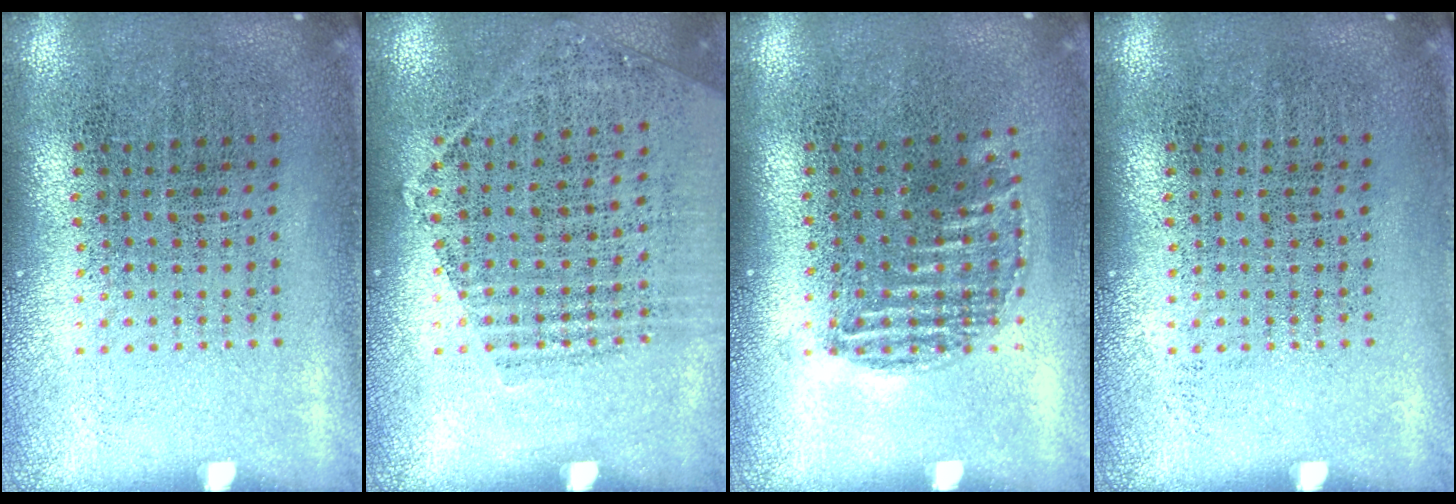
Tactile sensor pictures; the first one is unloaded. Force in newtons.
{"total": 1.2, "press": 1.1, "slide": 0.5}
{"total": 0.9, "press": 0.7, "slide": 0.5}
{"total": 0.0}